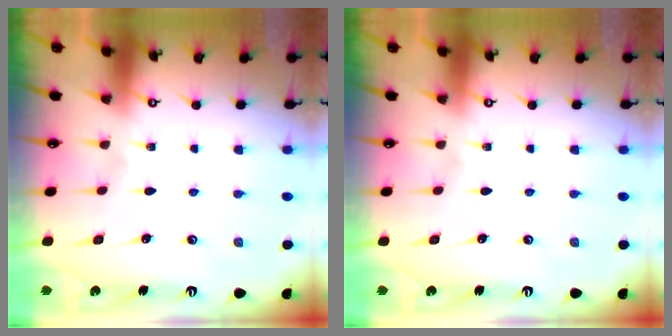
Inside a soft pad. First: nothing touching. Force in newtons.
{"total": 0.0}